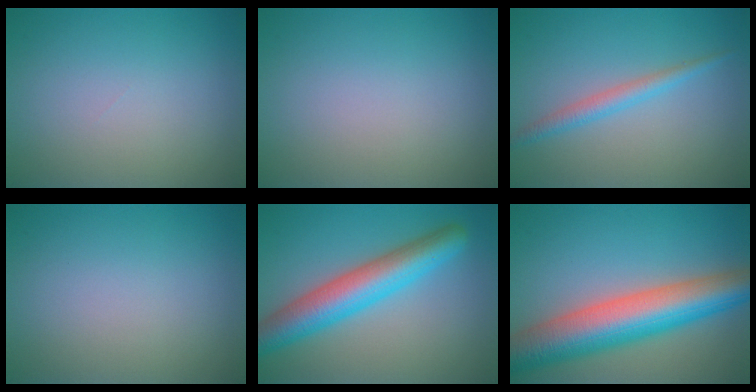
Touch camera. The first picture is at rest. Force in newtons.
{"total": 0.0}
{"total": 2.0, "press": 2.0, "slide": 0.0}
{"total": 0.0}
{"total": 7.0, "press": 7.0, "slide": 0.1}
{"total": 10.4, "press": 10.4, "slide": 0.4}